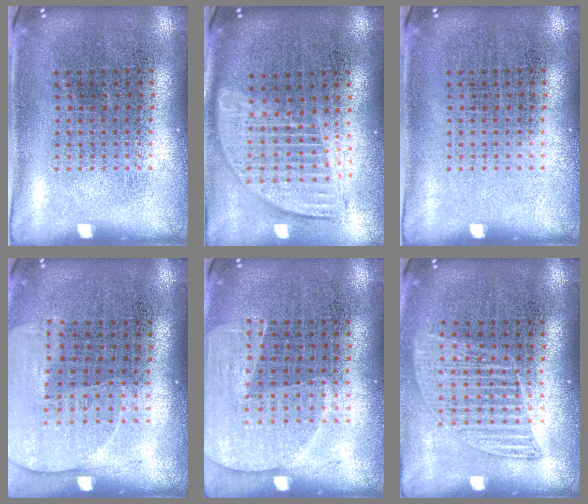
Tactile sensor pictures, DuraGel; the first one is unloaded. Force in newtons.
{"total": 1.8, "press": 1.5, "slide": 0.9}
{"total": 0.0}
{"total": 1.4, "press": 1.3, "slide": 0.5}
{"total": 1.4, "press": 1.3, "slide": 0.5}
{"total": 1.2, "press": 1.1, "slide": 0.5}